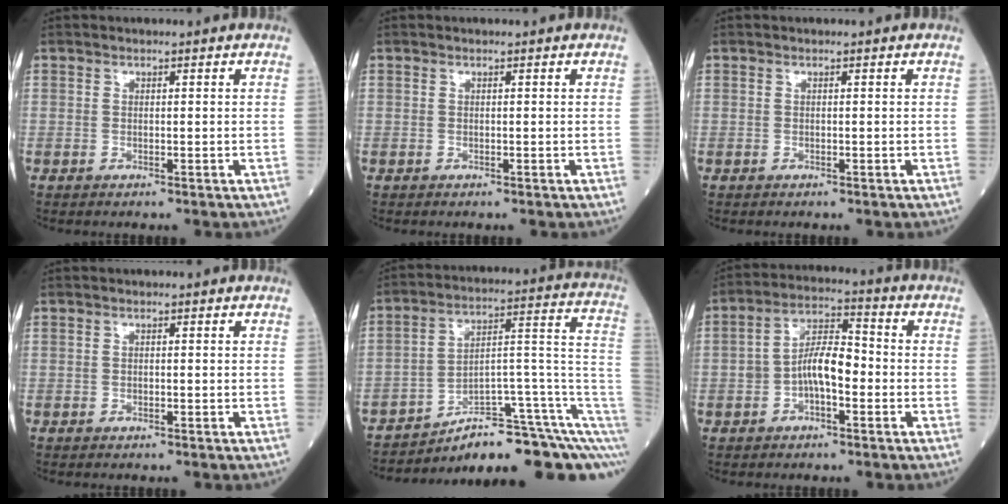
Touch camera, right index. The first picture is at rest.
{"total": 0.0}
{"total": 0.0}
{"total": 0.0}
{"total": 16.0, "force": [-11.0, 3.3, 11.1], "torque": [-0.084, 0.088, -0.151]}
{"total": 7.5, "force": [-1.6, 3.1, 6.6], "torque": [-0.127, 0.026, -0.030]}